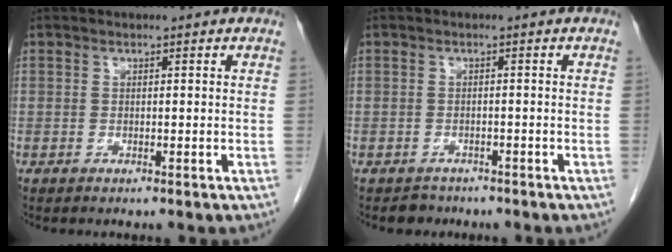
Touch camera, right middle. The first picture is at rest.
{"total": 2.0, "force": [-1.6, 1.1, -0.3], "torque": [-0.003, 0.002, -0.025]}